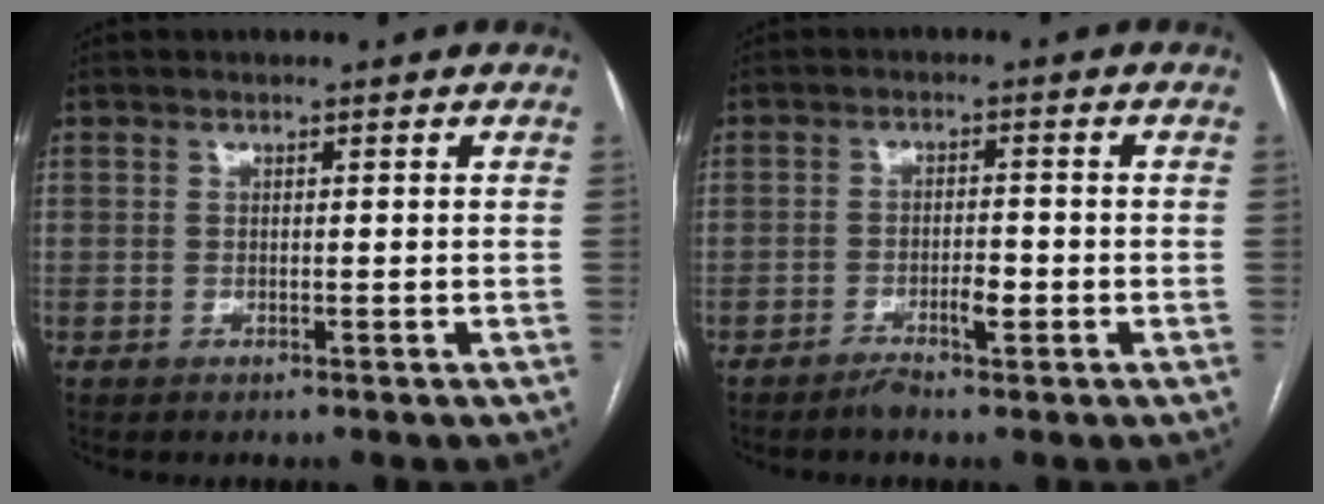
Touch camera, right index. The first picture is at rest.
{"total": 3.0, "force": [-1.7, 0.6, 2.4], "torque": [-0.039, 0.002, -0.029]}